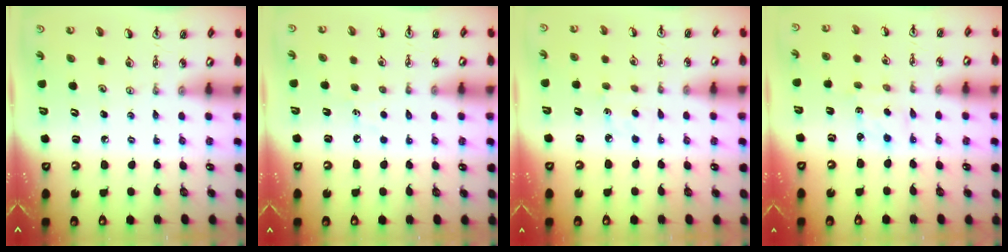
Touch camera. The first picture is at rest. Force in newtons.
{"total": 4.0, "press": 4.0, "slide": 0.5}
{"total": 4.2, "press": 4.1, "slide": 0.5}
{"total": 1.8, "press": 1.6, "slide": 0.7}